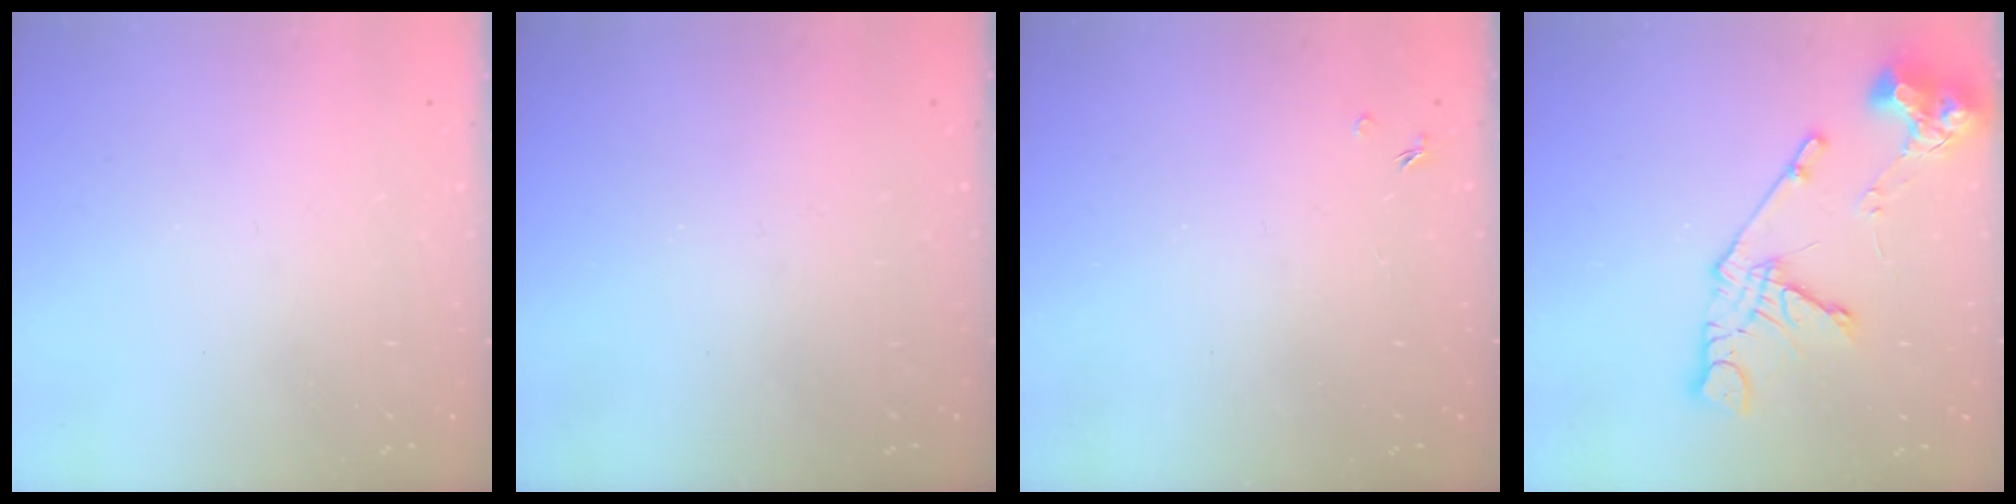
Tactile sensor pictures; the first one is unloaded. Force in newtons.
{"total": 0.0}
{"total": 1.3, "press": 1.3, "slide": 0.3}
{"total": 13.8, "press": 13.7, "slide": 1.5}